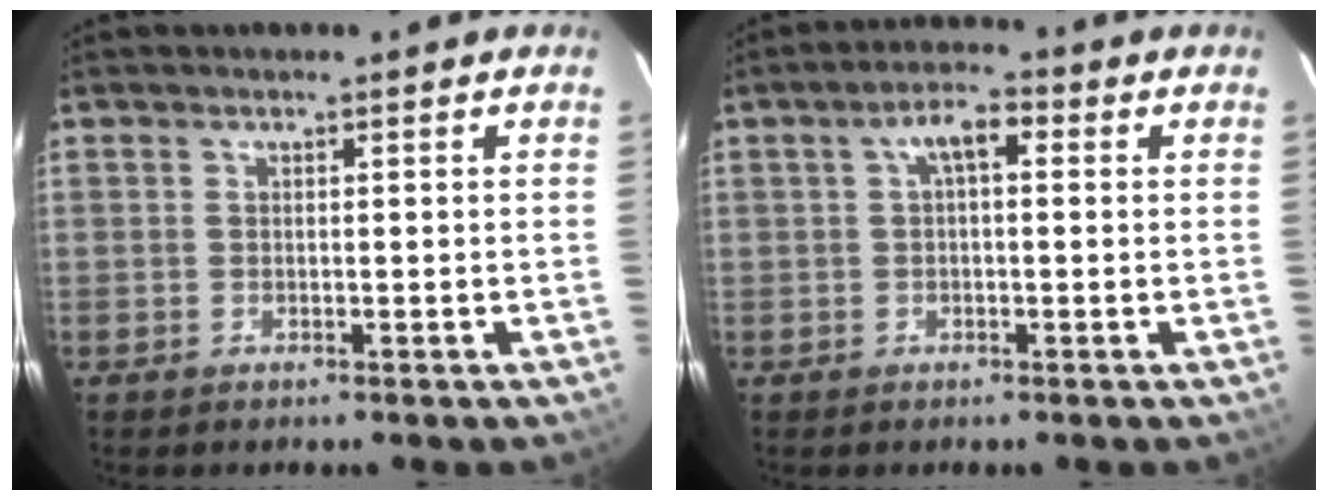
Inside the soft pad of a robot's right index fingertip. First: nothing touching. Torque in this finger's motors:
{"motor_torque": [0.08, -0.05, 0.10, 0.05]}